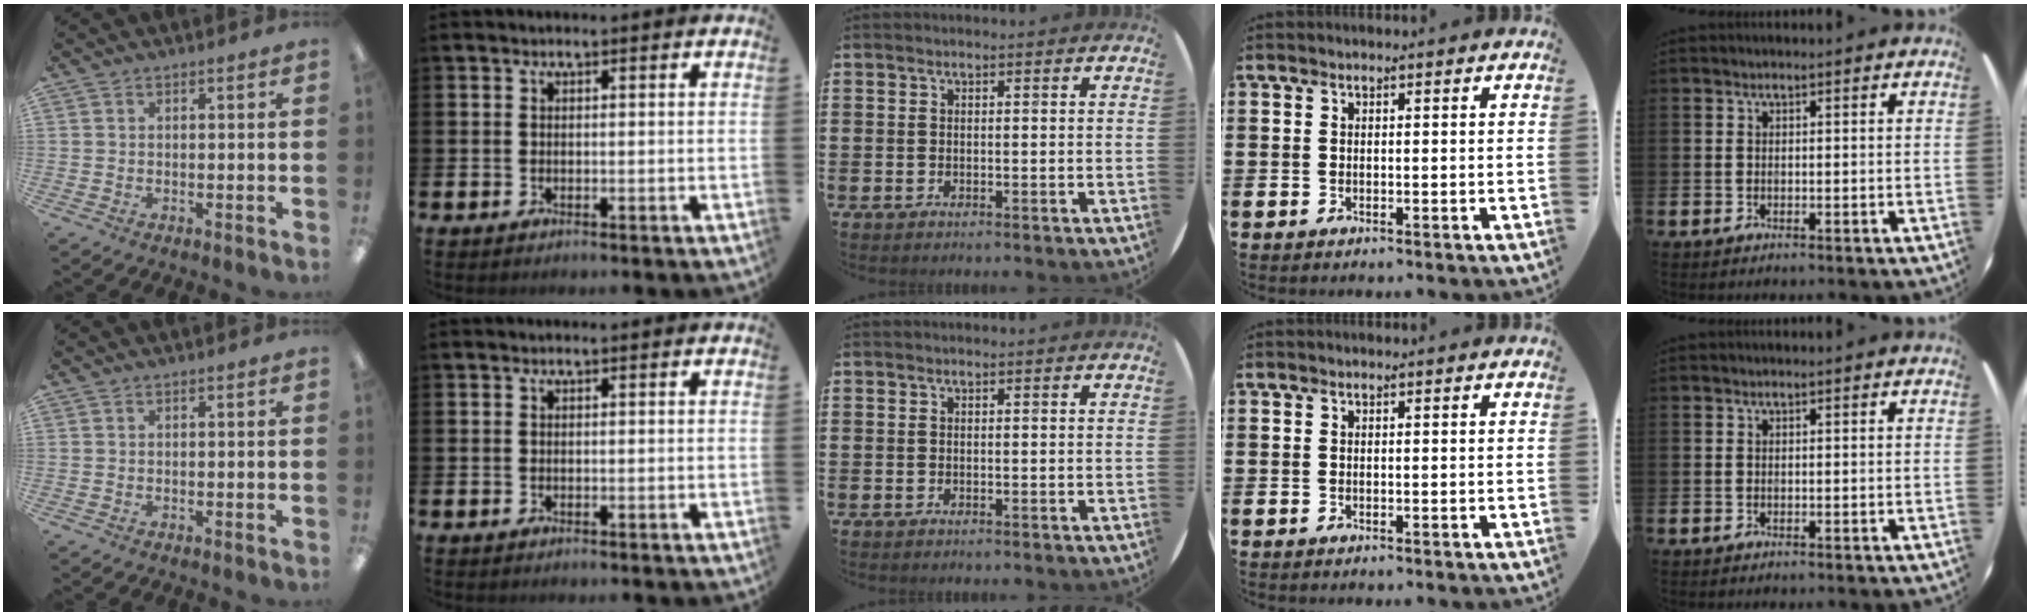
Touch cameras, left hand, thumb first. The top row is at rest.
{}